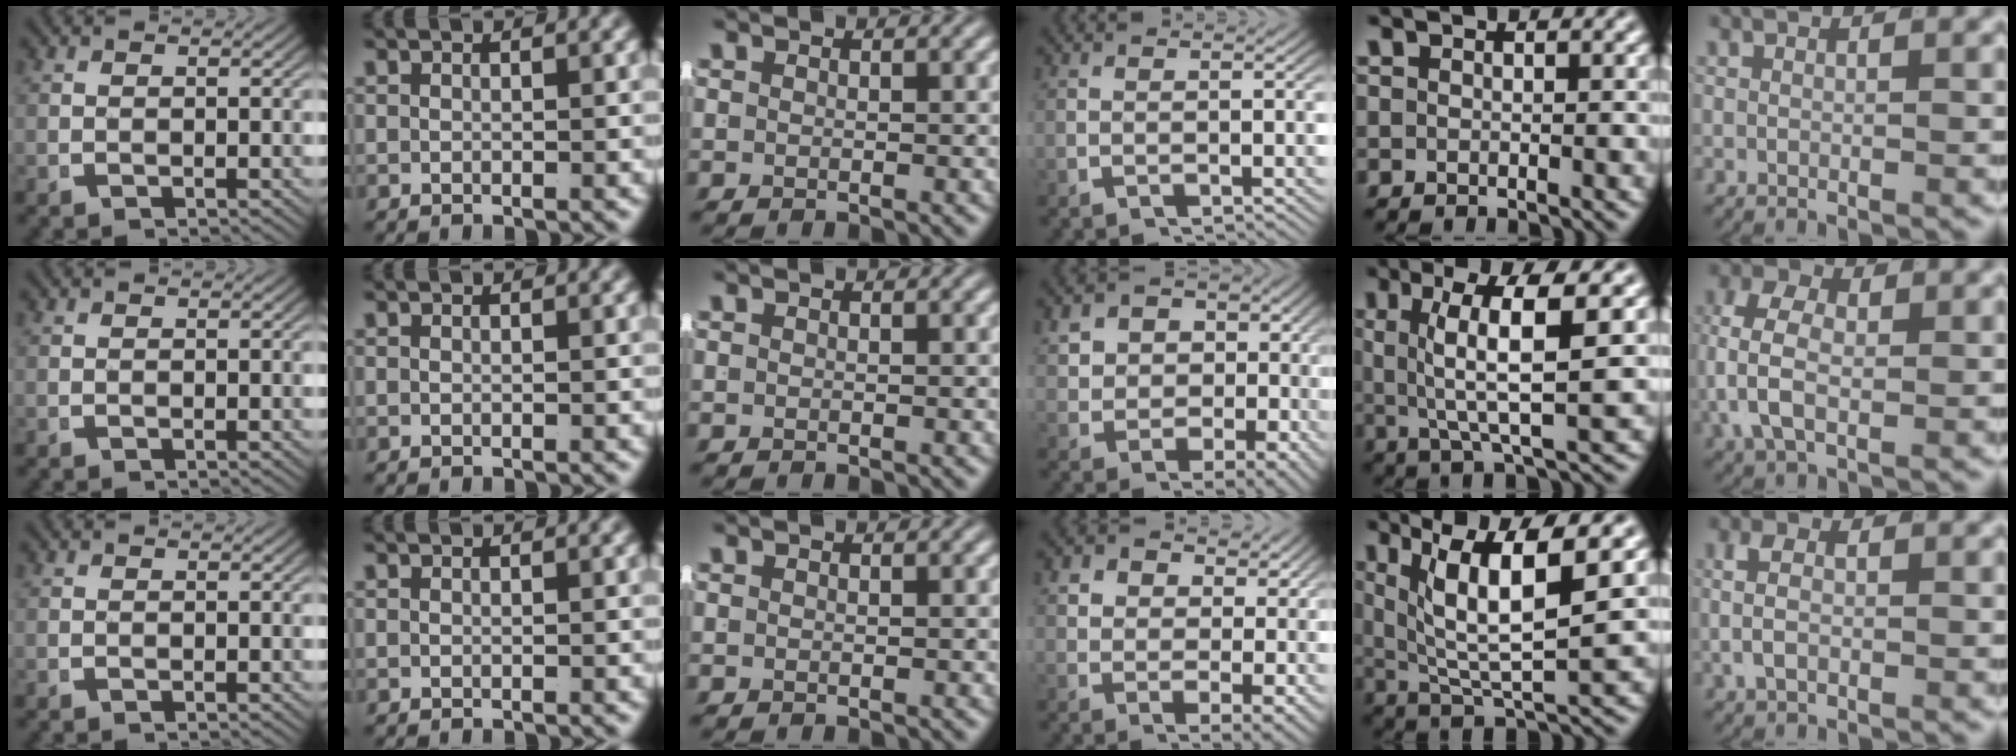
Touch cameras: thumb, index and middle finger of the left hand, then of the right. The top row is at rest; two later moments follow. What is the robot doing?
{"motion": "lift_and_place", "object": "jacket"}